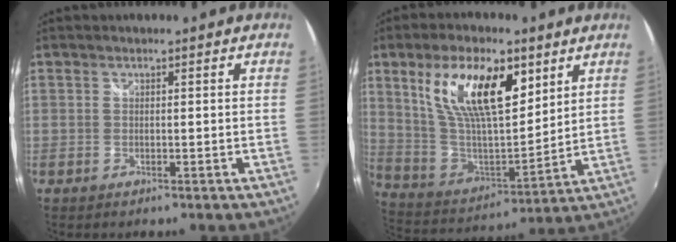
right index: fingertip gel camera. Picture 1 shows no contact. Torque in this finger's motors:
{"motor_torque": [1.20, 0.94, 0.87, 0.21]}